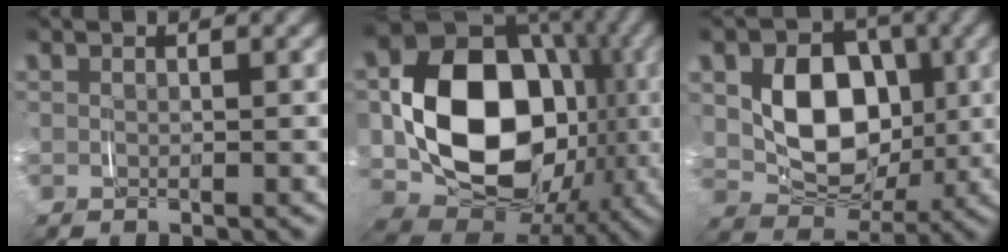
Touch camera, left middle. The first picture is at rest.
{"total": 18.2, "force": [-2.3, 13.1, 12.4], "torque": [-0.250, -0.049, -0.025]}
{"total": 8.5, "force": [0.5, 6.4, 5.5], "torque": [-0.103, -0.021, 0.012]}